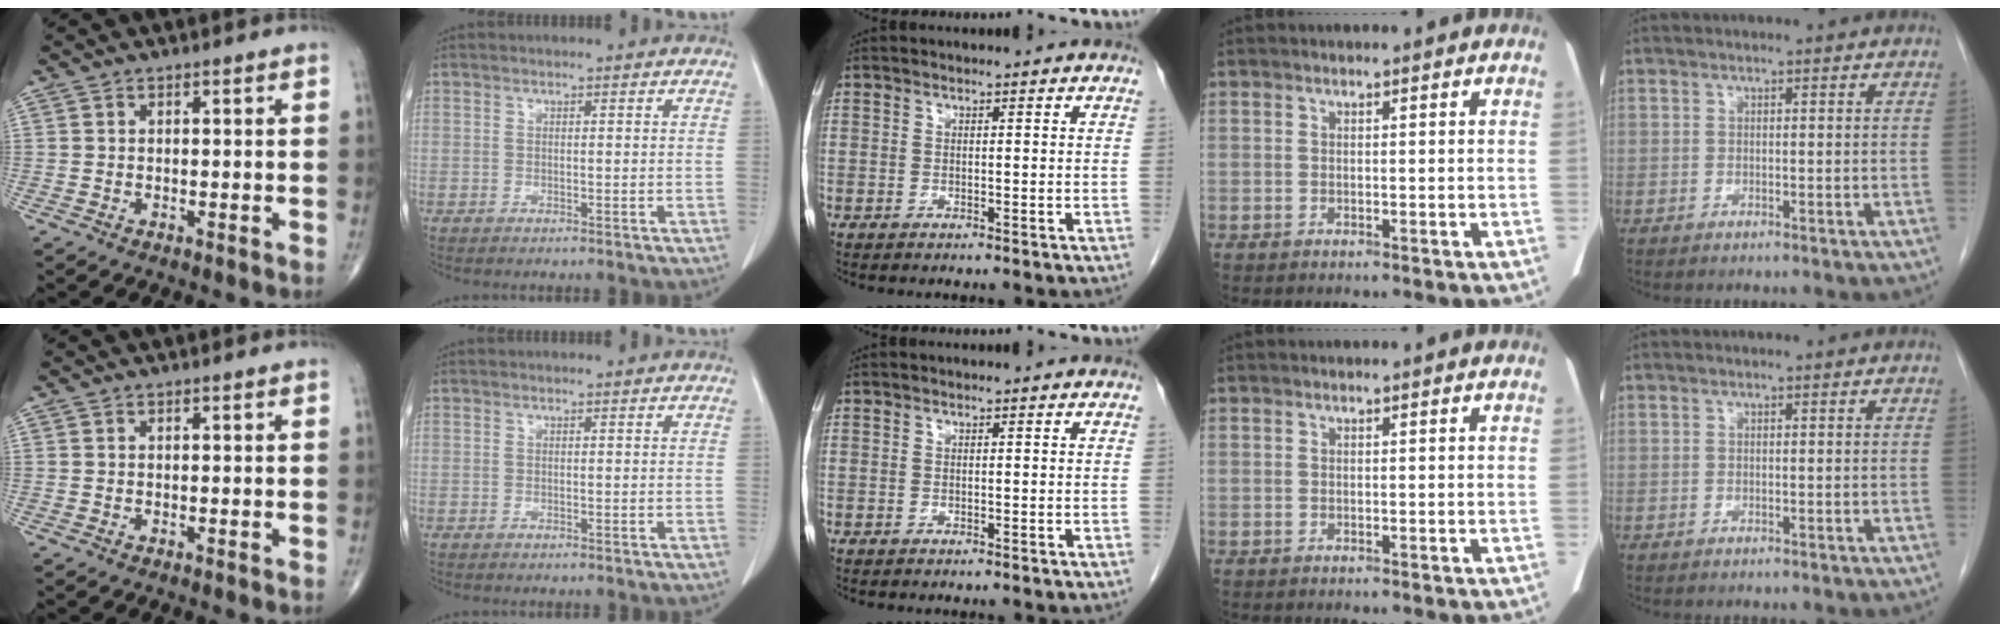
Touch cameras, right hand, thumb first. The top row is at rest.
{}